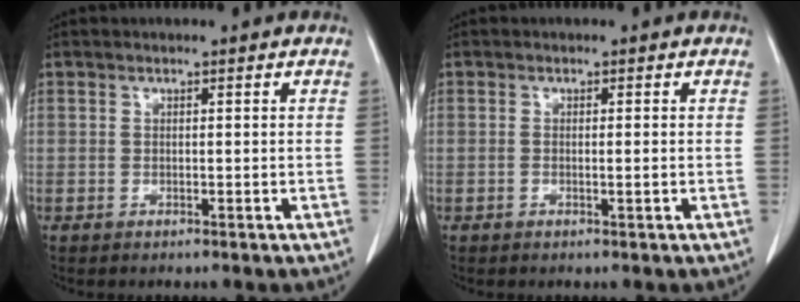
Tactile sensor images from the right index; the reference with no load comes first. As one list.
[{"total": 0.8, "force": [-0.1, -0.1, 0.8], "torque": [-0.016, 0.000, 0.000]}]